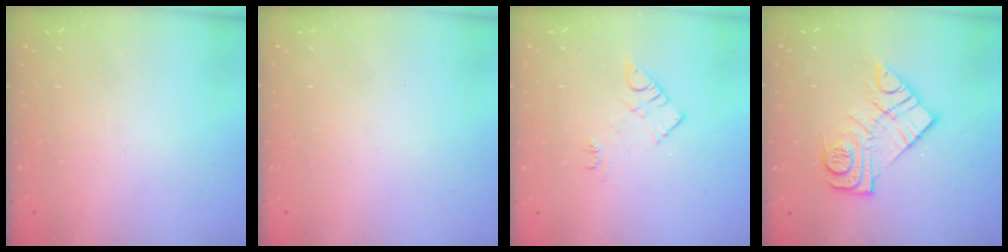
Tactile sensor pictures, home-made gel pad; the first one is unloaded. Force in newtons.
{"total": 1.7, "press": 1.6, "slide": 0.1}
{"total": 5.6, "press": 5.5, "slide": 0.6}
{"total": 13.2, "press": 13.2, "slide": 0.9}